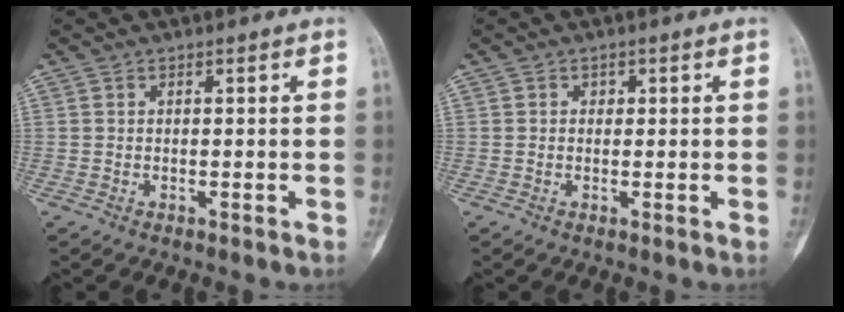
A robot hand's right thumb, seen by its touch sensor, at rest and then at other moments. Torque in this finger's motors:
{"motor_torque": [-0.57, 0.20, -0.23, 0.26, -0.09]}